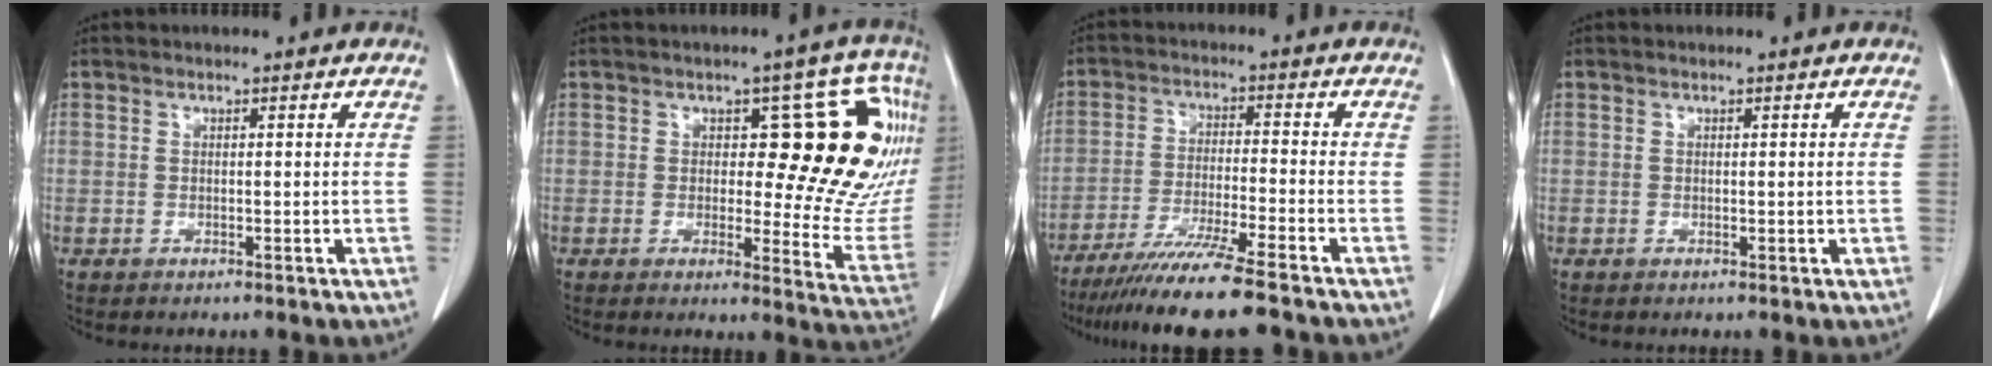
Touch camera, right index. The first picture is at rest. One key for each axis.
{"total": 19.4, "fx": 4.5, "fy": 7.8, "fz": 17.2, "tx": -0.171, "ty": 0.021, "tz": 0.062}
{"total": 12.1, "fx": -9.9, "fy": -1.1, "fz": 6.9, "tx": -0.106, "ty": -0.038, "tz": -0.162}
{"total": 0.6, "fx": 0.0, "fy": 0.4, "fz": 0.4, "tx": -0.005, "ty": 0.000, "tz": 0.002}